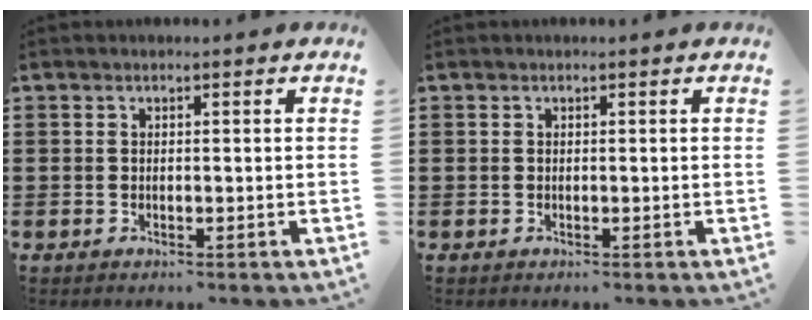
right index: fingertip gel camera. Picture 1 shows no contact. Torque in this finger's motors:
{"motor_torque": [0.36, 0.13, 0.00, 0.00]}